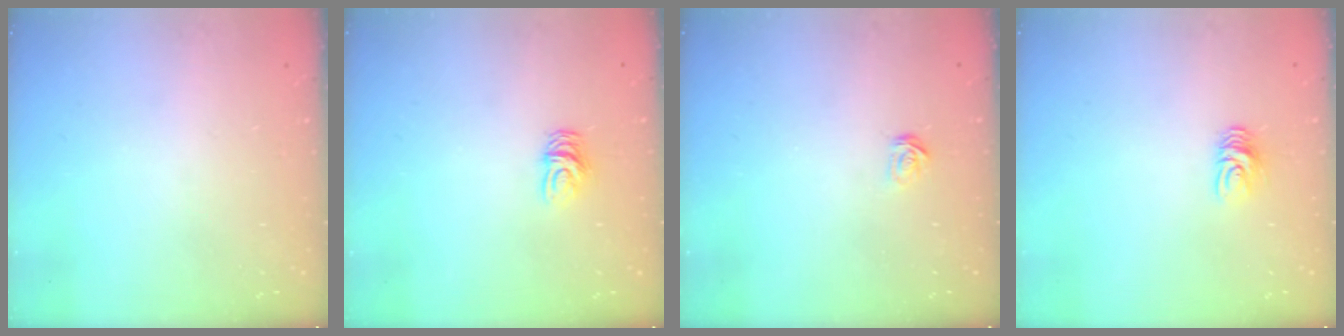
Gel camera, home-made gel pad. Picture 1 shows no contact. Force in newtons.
{"total": 6.5, "press": 6.4, "slide": 0.5}
{"total": 2.5, "press": 2.5, "slide": 0.2}
{"total": 6.4, "press": 6.4, "slide": 0.5}